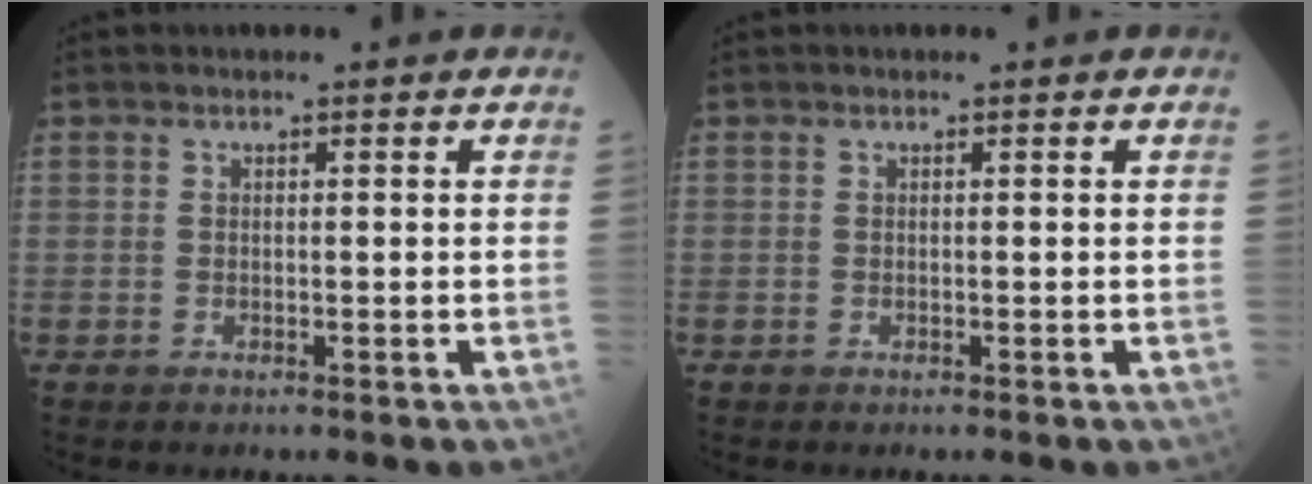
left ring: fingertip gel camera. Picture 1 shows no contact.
{"total": 0.0}